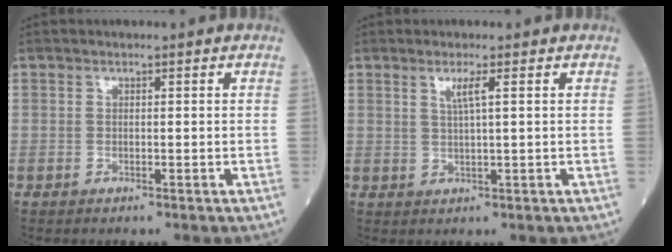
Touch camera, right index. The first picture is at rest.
{"total": 2.4, "force": [1.0, -0.4, 2.2], "torque": [-0.044, -0.001, 0.020]}